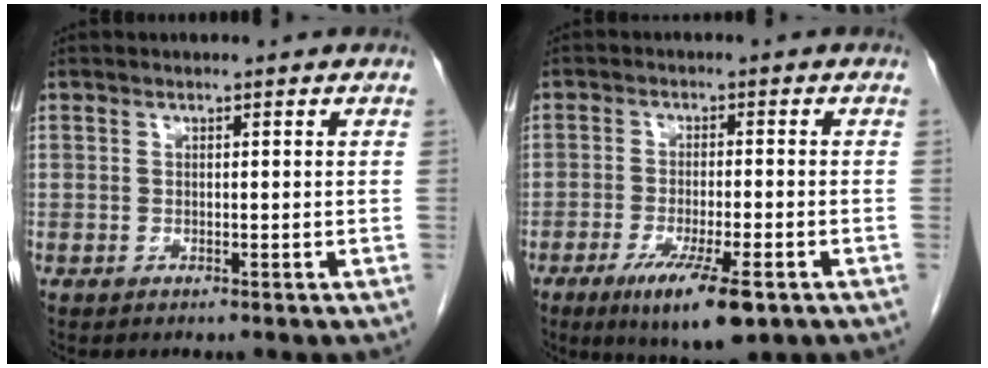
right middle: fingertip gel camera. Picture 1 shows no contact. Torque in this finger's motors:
{"motor_torque": [1.73, -0.41, 0.71, 0.20]}